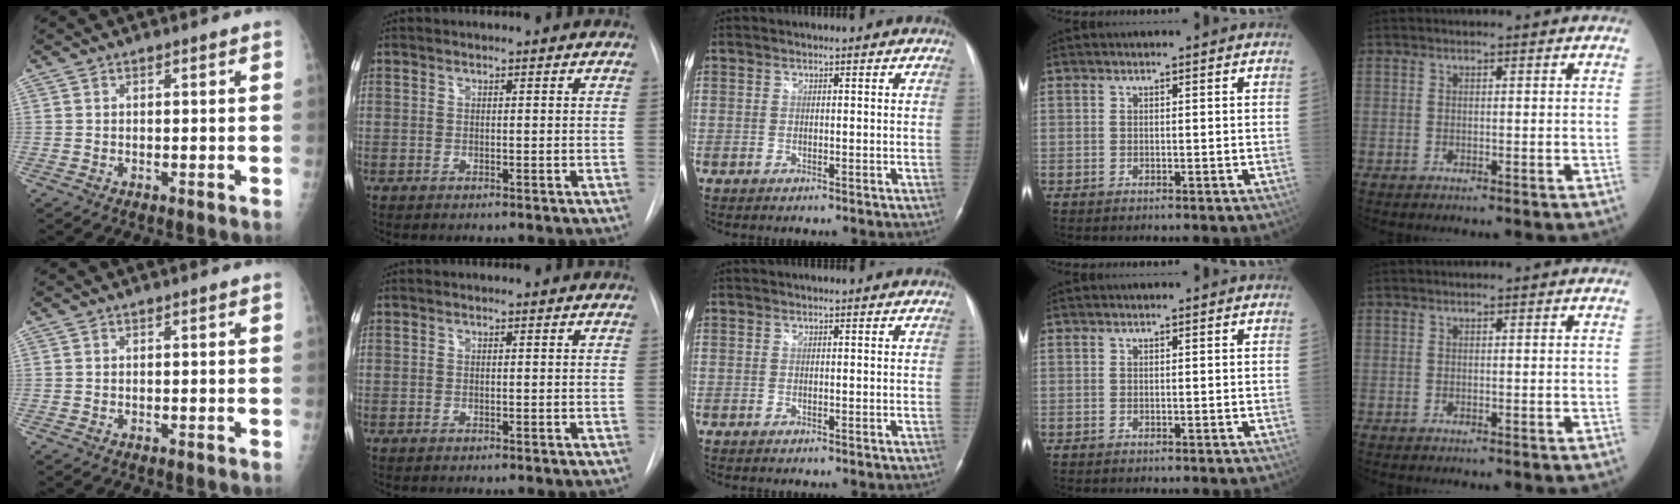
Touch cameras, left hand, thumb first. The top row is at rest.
{}